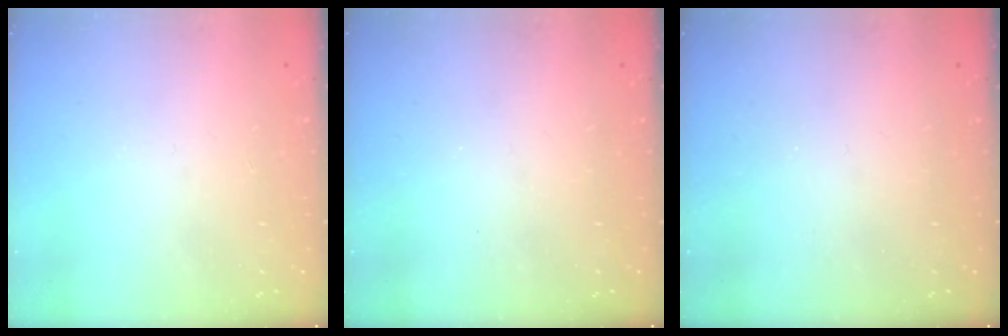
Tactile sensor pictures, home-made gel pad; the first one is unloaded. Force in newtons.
{"total": 0.0}
{"total": 0.0}